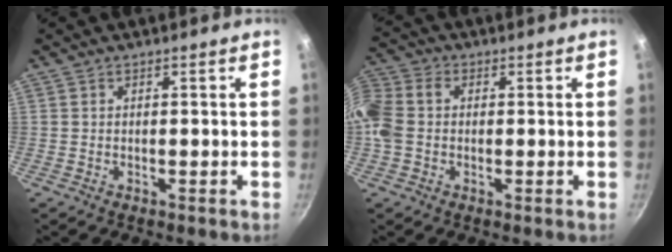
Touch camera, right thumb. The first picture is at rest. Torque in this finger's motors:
{"motor_torque": [0.28, 0.52, 1.48, 0.41, 0.25]}